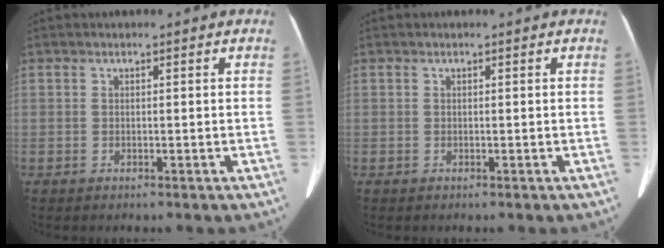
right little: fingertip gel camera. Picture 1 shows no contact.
{"total": 0.0}